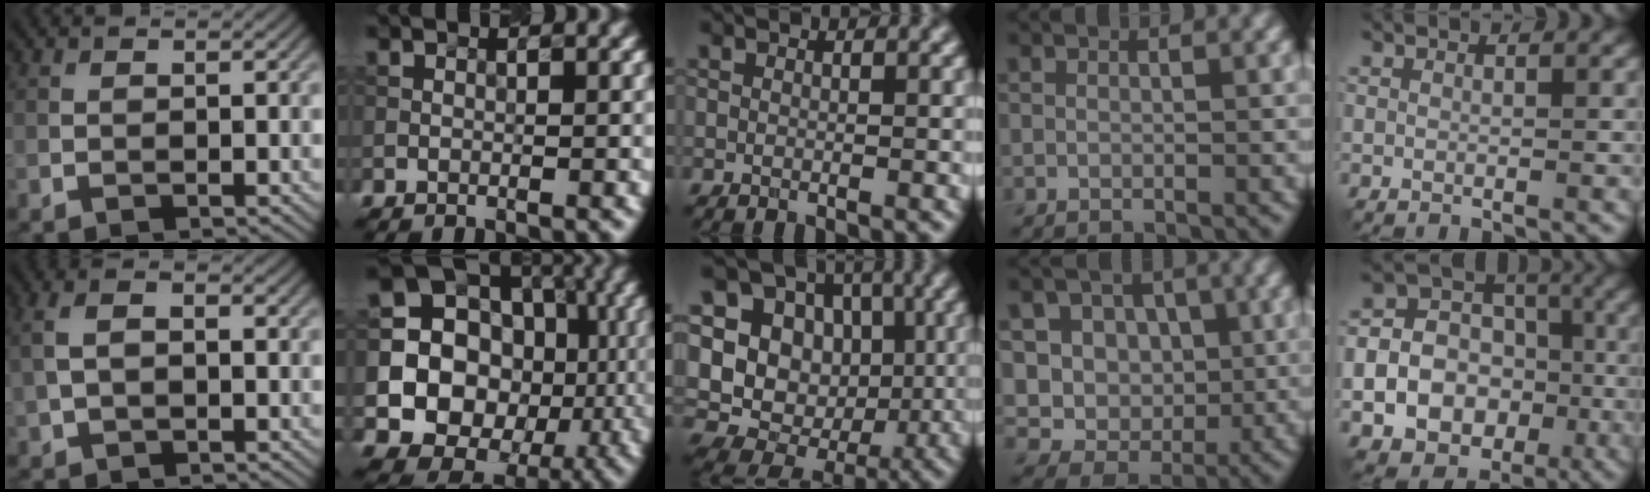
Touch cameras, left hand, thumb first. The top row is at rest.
{"thumb": {"total": 4.6, "force": [0.6, 2.6, 3.7], "torque": [-0.090, 0.011, 0.008]}, "index": {"total": 17.9, "force": [-0.1, 16.7, 6.5], "torque": [-0.152, 0.021, -0.024]}, "middle": {"total": 13.6, "force": [1.3, 12.4, 5.4], "torque": [-0.145, 0.044, 0.017]}, "ring": {"total": 8.7, "force": [1.5, 7.7, 3.8], "torque": [-0.063, 0.020, 0.013]}, "little": {"total": 15.5, "force": [-4.4, 13.4, 6.4], "torque": [-0.131, -0.029, -0.076]}}